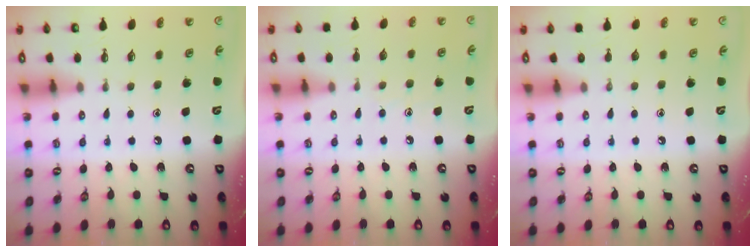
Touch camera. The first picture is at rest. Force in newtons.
{"total": 4.4, "press": 4.4, "slide": 0.6}
{"total": 0.0}